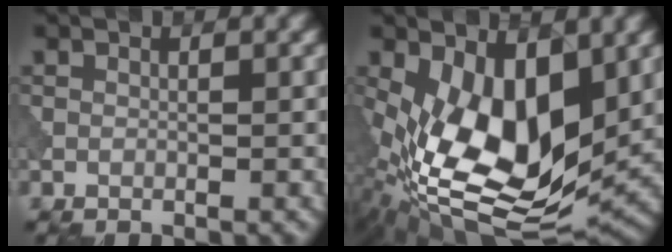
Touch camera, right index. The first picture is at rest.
{"total": 11.6, "force": [-0.2, 6.1, 9.9], "torque": [-0.187, -0.019, -0.005]}